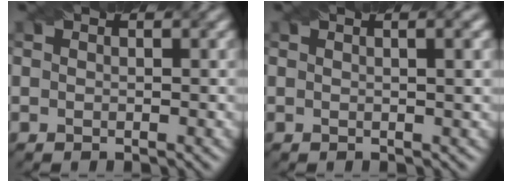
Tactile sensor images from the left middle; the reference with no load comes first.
{"total": 3.2, "force": [1.1, 1.3, 2.7], "torque": [-0.015, 0.009, -0.008]}